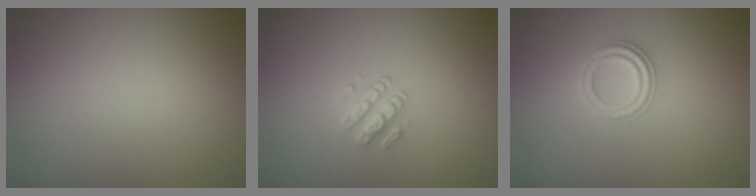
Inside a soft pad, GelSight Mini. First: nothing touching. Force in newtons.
{"total": 1.8, "press": 1.3, "slide": 1.2}
{"total": 2.2, "press": 2.2, "slide": 0.3}